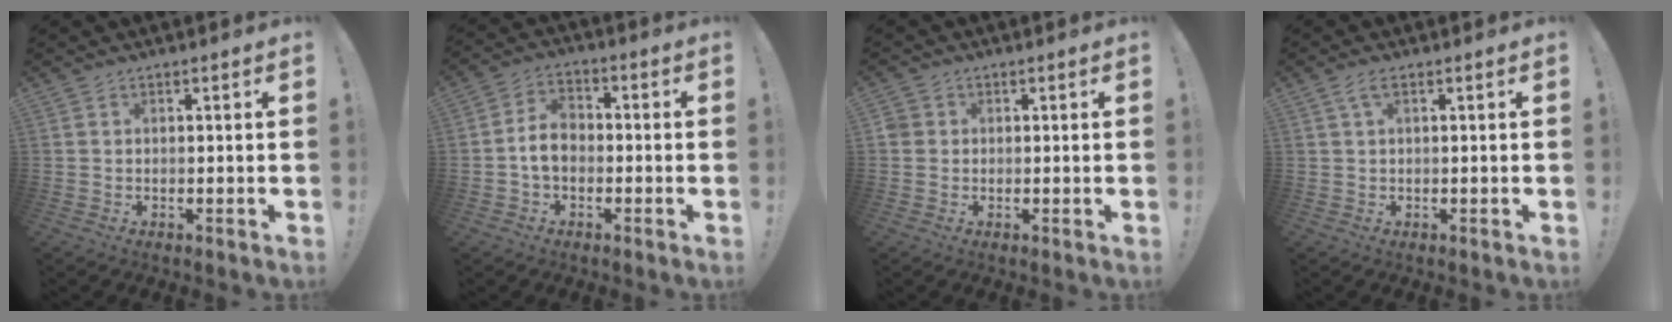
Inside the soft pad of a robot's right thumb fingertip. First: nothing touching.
{"total": 7.3, "force": [-1.3, 5.4, 4.7], "torque": [-0.081, 0.013, -0.022]}
{"total": 2.4, "force": [0.2, 2.2, 0.8], "torque": [-0.010, 0.005, 0.006]}
{"total": 2.5, "force": [0.8, 0.5, 2.3], "torque": [-0.053, 0.004, 0.015]}